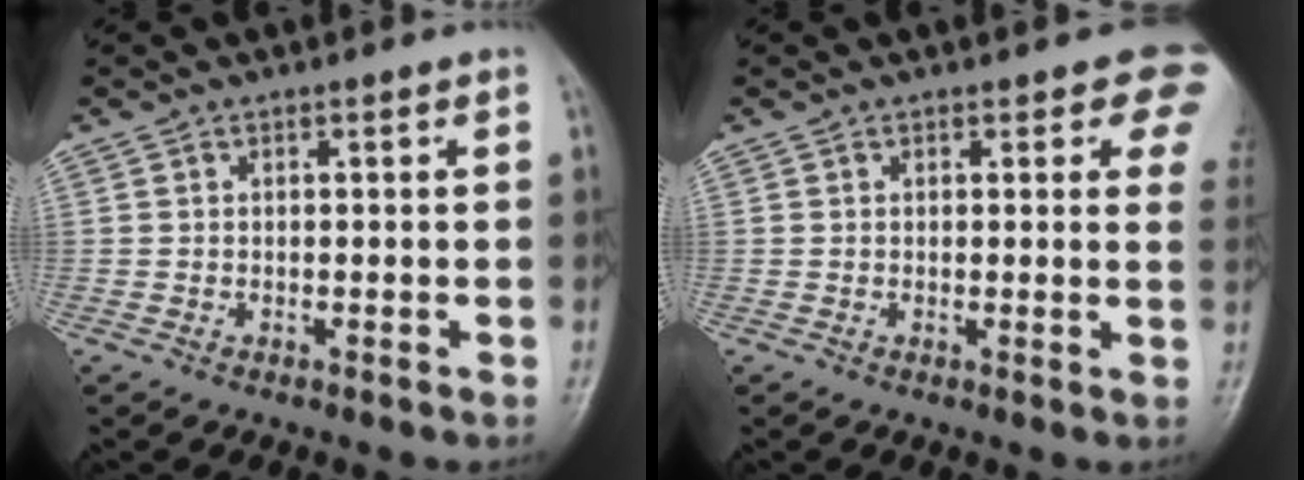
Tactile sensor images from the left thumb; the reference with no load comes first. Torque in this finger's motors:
{"motor_torque": [2.75, 2.08, 1.60, -1.16, 0.05]}